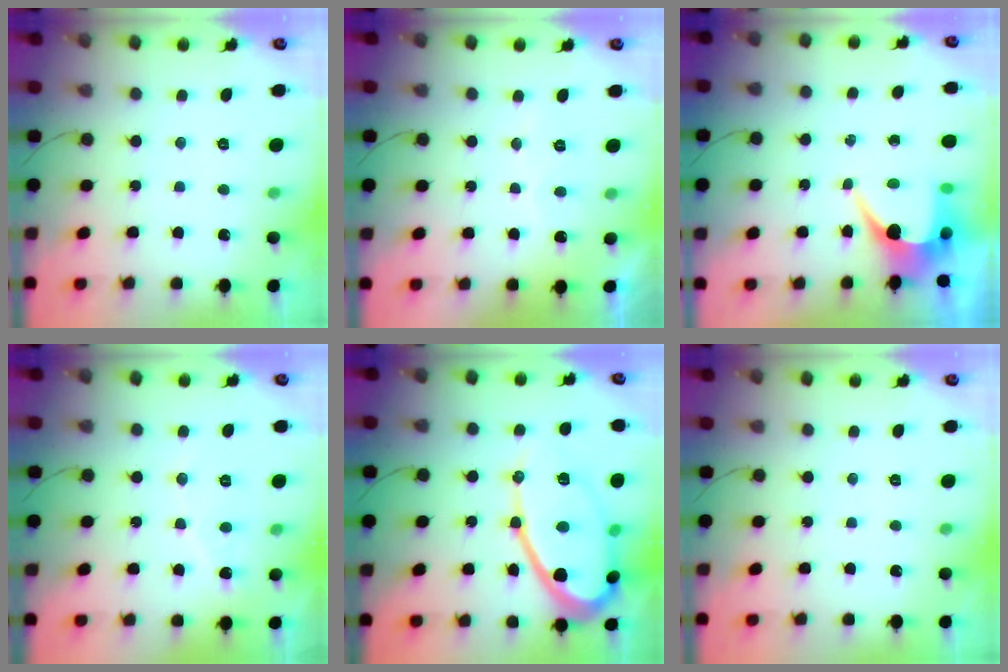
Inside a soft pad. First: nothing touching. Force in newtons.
{"total": 4.1, "press": 4.1, "slide": 0.2}
{"total": 6.7, "press": 6.7, "slide": 0.3}
{"total": 3.7, "press": 3.7, "slide": 0.4}
{"total": 17.7, "press": 17.6, "slide": 1.5}
{"total": 0.0}